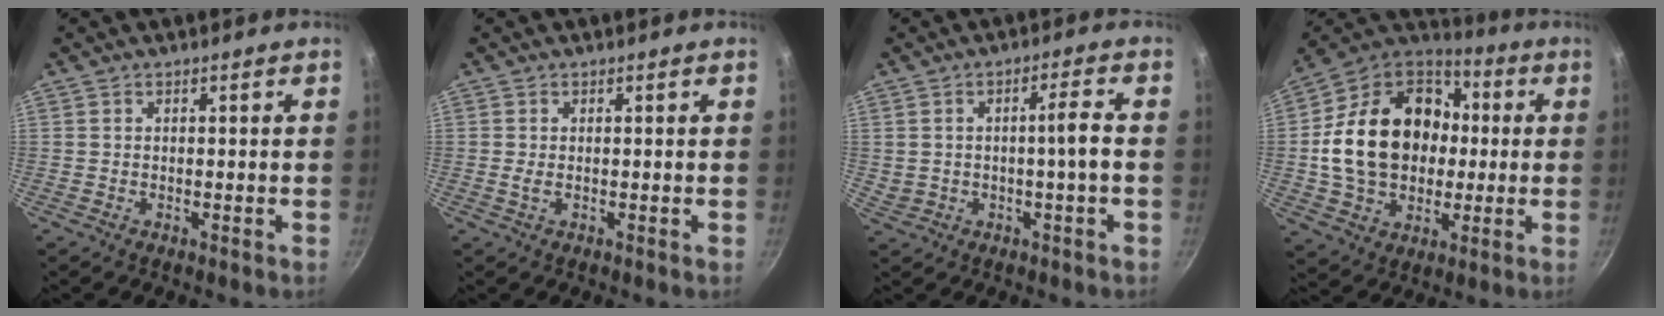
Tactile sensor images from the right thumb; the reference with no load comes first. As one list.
[{"total": 1.1, "force": [0.0, 0.2, 1.1], "torque": [-0.024, -0.001, 0.002]}, {"total": 5.1, "force": [-0.2, 1.2, 5.0], "torque": [-0.084, 0.018, 0.012]}, {"total": 24.1, "force": [0.7, 18.5, 15.5], "torque": [-0.251, 0.043, 0.017]}]